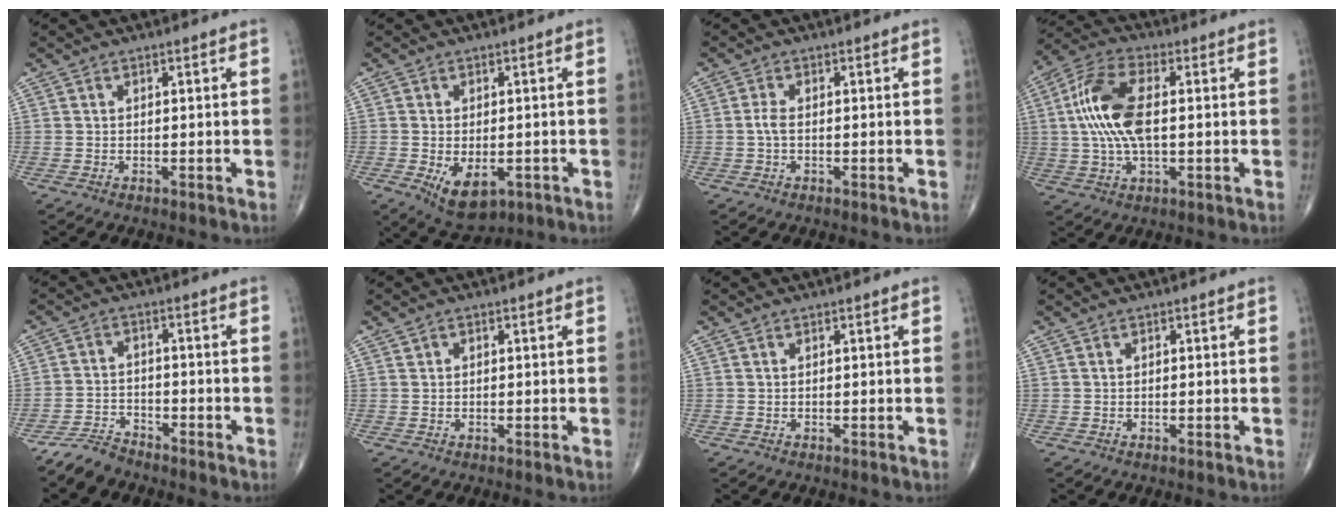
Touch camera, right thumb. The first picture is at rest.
{"total": 7.6, "force": [-2.3, 4.4, 5.7], "torque": [-0.082, -0.004, -0.024]}
{"total": 1.8, "force": [-0.3, 0.8, 1.6], "torque": [-0.036, 0.000, -0.008]}
{"total": 13.5, "force": [1.0, 6.2, 11.9], "torque": [-0.254, 0.018, 0.016]}
{"total": 4.5, "force": [-4.2, 1.5, 0.5], "torque": [-0.009, 0.015, -0.086]}
{"total": 0.7, "force": [0.2, 0.6, 0.3], "torque": [-0.001, 0.001, 0.002]}
{"total": 0.0}
{"total": 0.0}